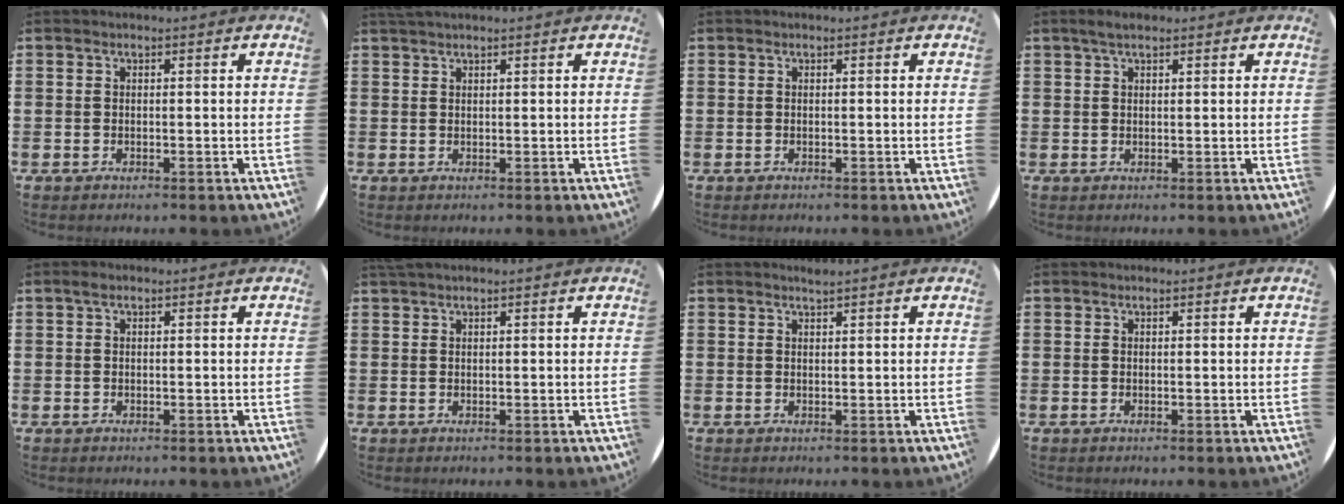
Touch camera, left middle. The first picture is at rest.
{"total": 1.0, "force": [0.9, -0.1, 0.3], "torque": [-0.007, 0.001, 0.018]}
{"total": 0.0}
{"total": 1.8, "force": [1.3, 0.6, 1.0], "torque": [-0.014, 0.002, 0.021]}
{"total": 0.6, "force": [0.4, 0.4, 0.4], "torque": [-0.001, 0.001, 0.005]}
{"total": 0.8, "force": [0.8, -0.1, 0.3], "torque": [-0.007, 0.000, 0.015]}
{"total": 0.9, "force": [0.9, -0.2, 0.1], "torque": [0.000, -0.001, 0.017]}
{"total": 0.0}